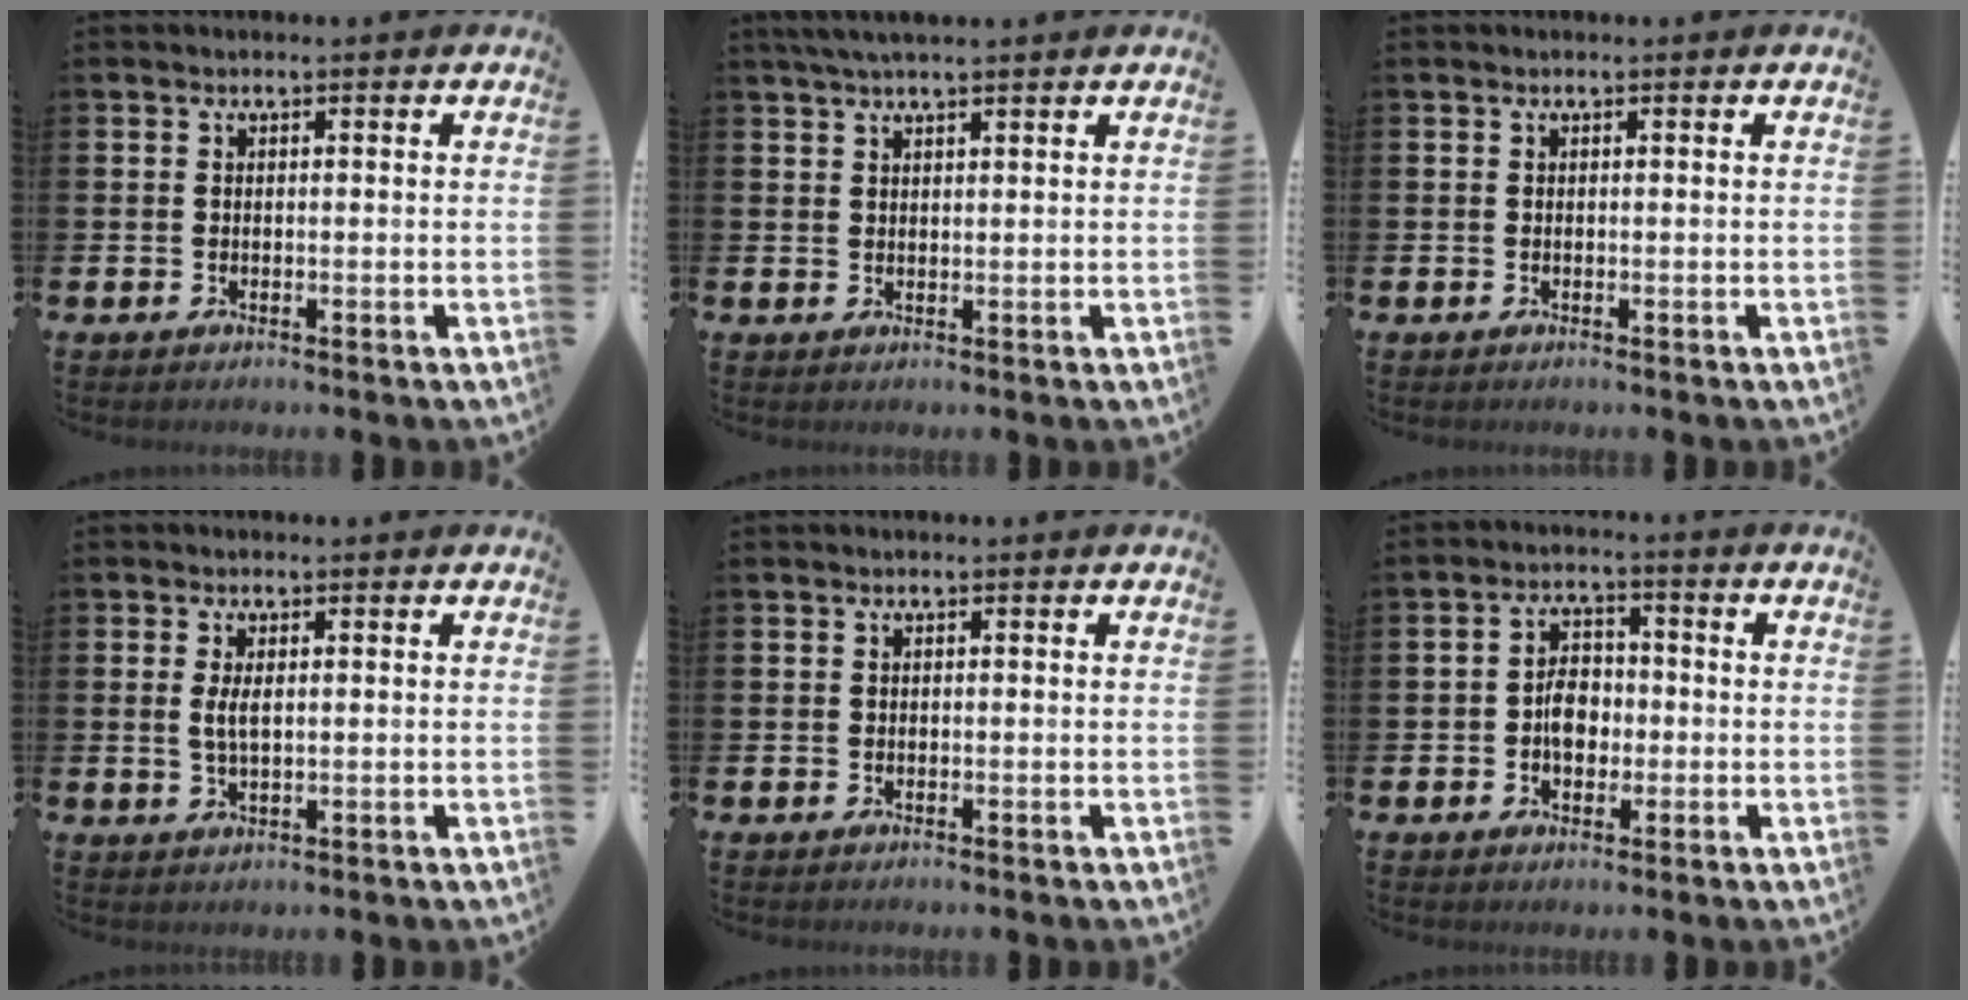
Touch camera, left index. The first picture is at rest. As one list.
[{"total": 2.7, "force": [2.3, 0.2, 1.4], "torque": [-0.034, 0.003, 0.044]}, {"total": 0.0}, {"total": 2.4, "force": [0.6, 0.9, 2.2], "torque": [-0.037, 0.001, 0.007]}, {"total": 0.0}, {"total": 4.3, "force": [-0.7, 2.9, 3.0], "torque": [-0.043, 0.003, -0.018]}]